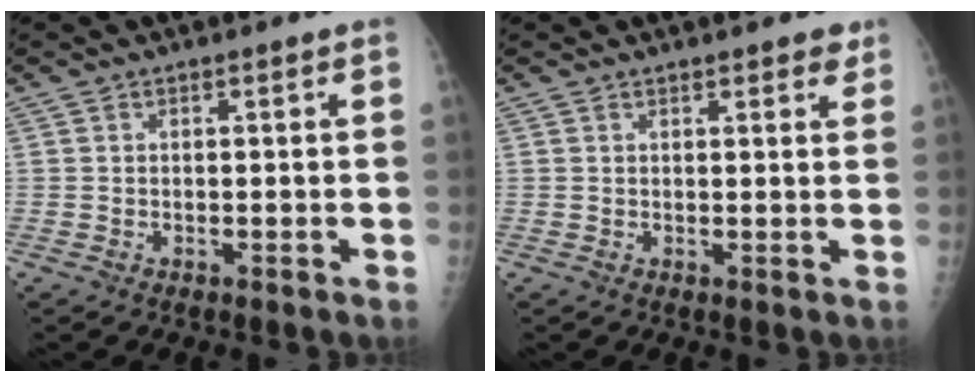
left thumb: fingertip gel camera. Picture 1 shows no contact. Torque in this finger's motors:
{"motor_torque": [-0.18, -0.28, 0.00, -0.04, 0.04]}